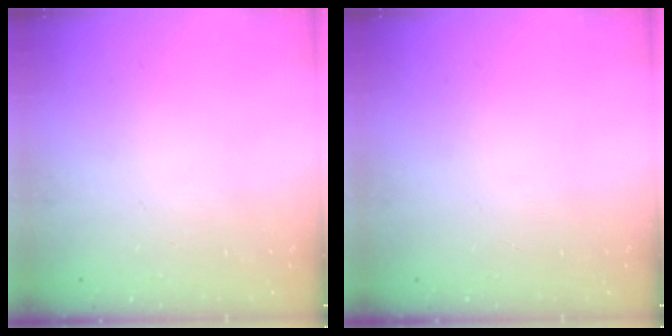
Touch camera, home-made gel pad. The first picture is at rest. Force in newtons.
{"total": 0.0}